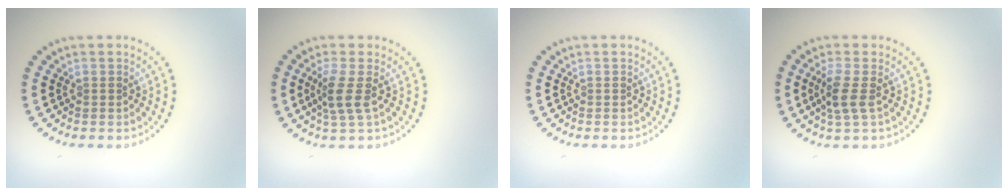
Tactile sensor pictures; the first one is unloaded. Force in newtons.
{"total": 2.5, "press": 1.9, "slide": 1.6}
{"total": 0.0}
{"total": 2.4, "press": 2.0, "slide": 1.2}